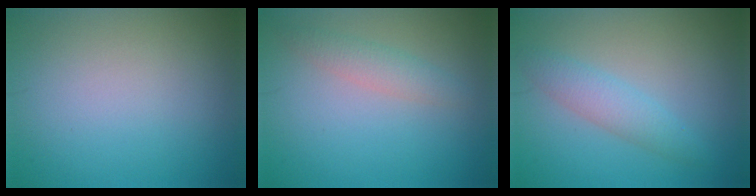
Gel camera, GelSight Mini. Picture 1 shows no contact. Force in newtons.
{"total": 2.0, "press": 2.0, "slide": 0.1}
{"total": 2.7, "press": 2.7, "slide": 0.1}